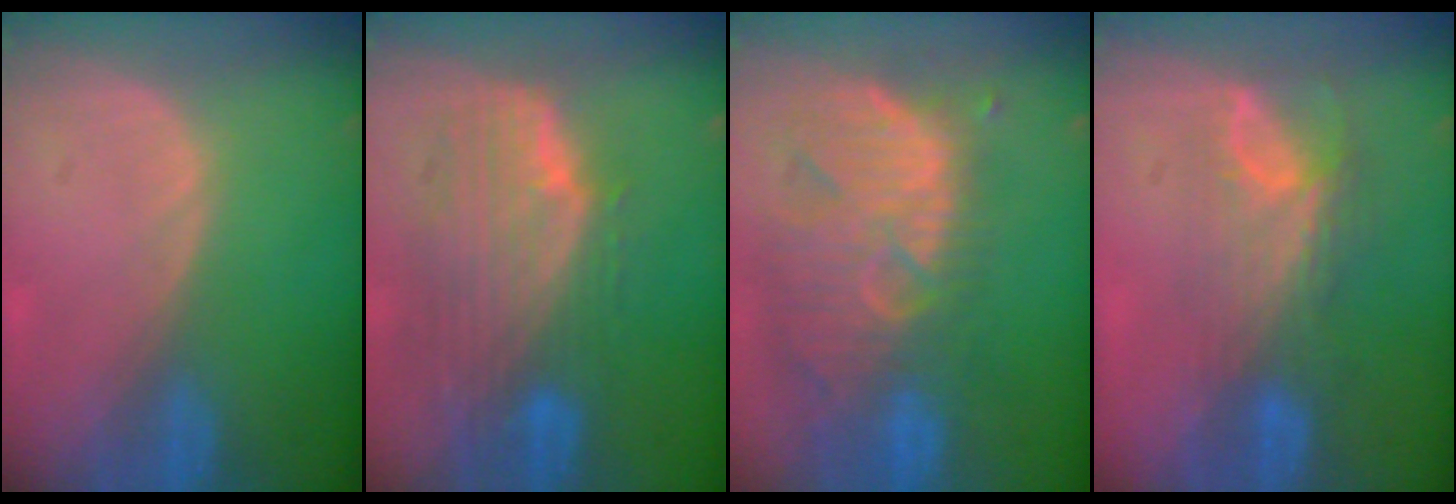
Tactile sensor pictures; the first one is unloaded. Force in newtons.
{"total": 10.0, "press": 8.9, "slide": 4.5}
{"total": 13.2, "press": 11.4, "slide": 6.6}
{"total": 7.9, "press": 6.6, "slide": 4.2}